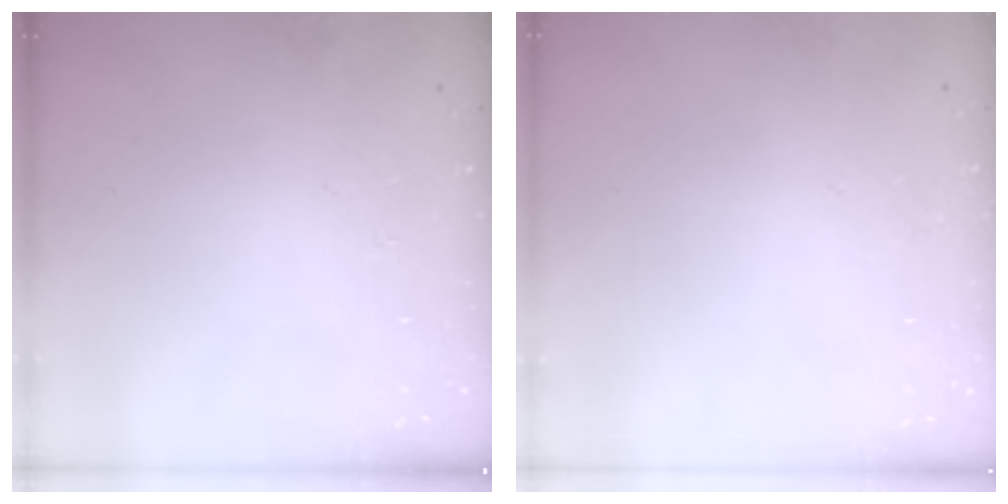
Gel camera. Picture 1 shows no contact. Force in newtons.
{"total": 2.2, "press": 2.2, "slide": 0.1}